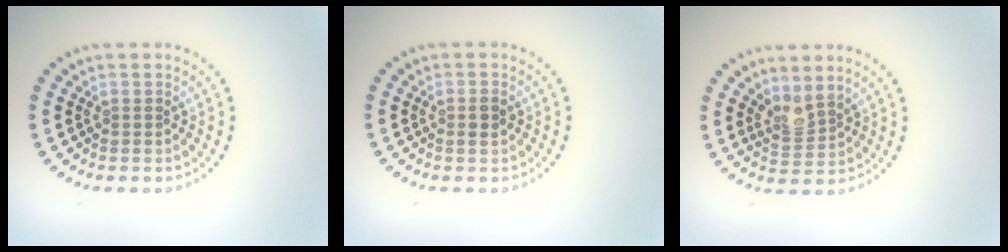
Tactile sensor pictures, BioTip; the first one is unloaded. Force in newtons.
{"total": 1.2, "press": 1.1, "slide": 0.3}
{"total": 2.1, "press": 1.5, "slide": 1.4}